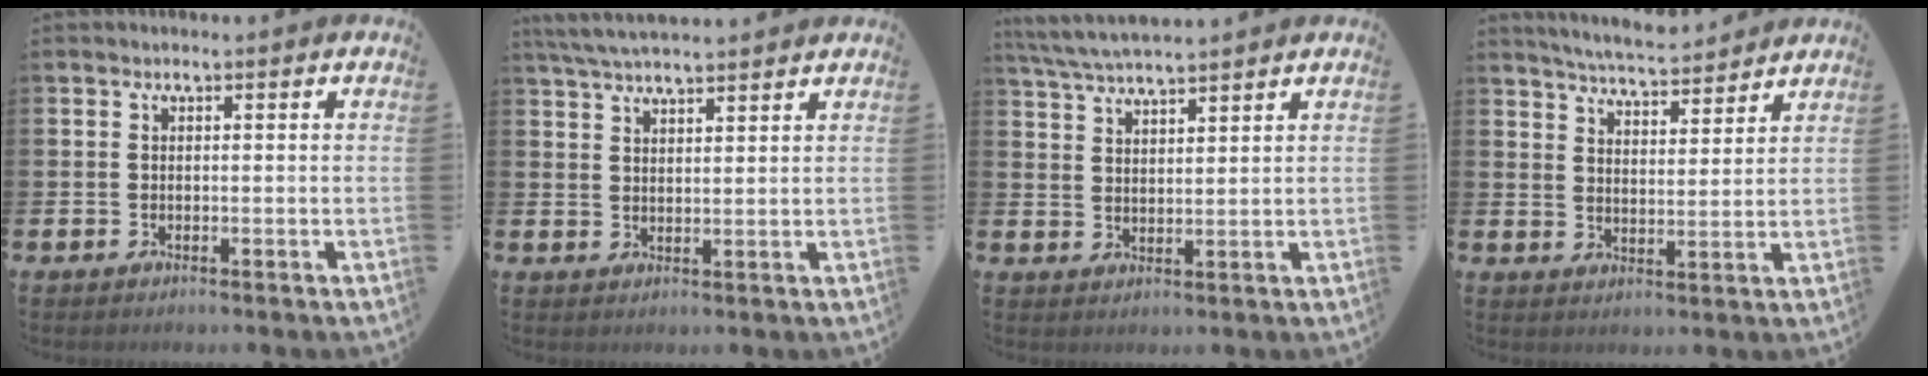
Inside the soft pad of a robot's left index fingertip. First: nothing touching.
{"total": 4.7, "force": [4.5, 0.4, 1.3], "torque": [-0.040, -0.011, 0.084]}
{"total": 5.3, "force": [5.1, 0.3, 1.4], "torque": [-0.043, -0.018, 0.093]}
{"total": 5.7, "force": [5.6, 0.3, 0.9], "torque": [-0.027, -0.034, 0.098]}